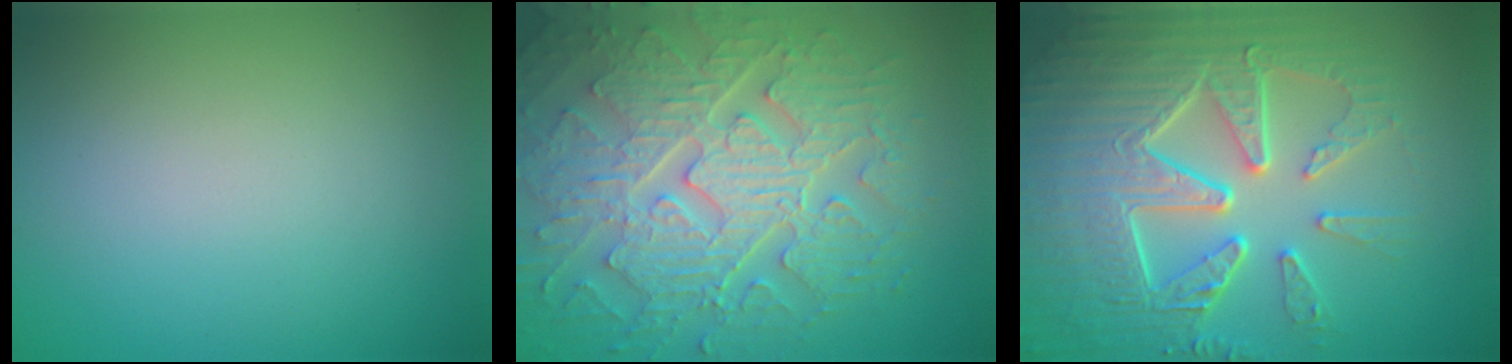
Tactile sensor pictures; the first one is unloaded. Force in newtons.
{"total": 9.2, "press": 6.8, "slide": 6.2}
{"total": 10.0, "press": 6.7, "slide": 7.5}